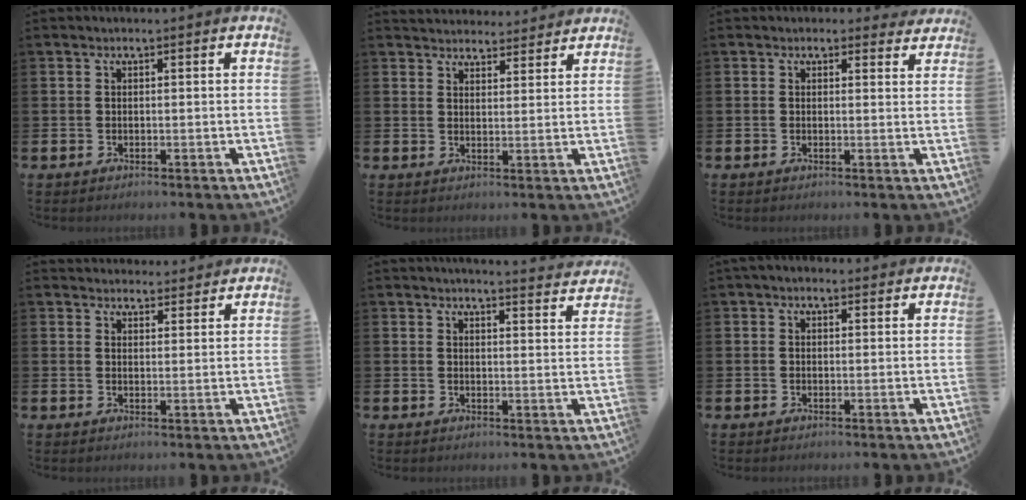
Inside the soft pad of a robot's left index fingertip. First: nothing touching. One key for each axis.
{"total": 3.8, "fx": 3.6, "fy": 0.8, "fz": -0.3, "tx": 0.007, "ty": -0.022, "tz": 0.066}
{"total": 1.4, "fx": 1.2, "fy": 0.8, "fz": 0.1, "tx": 0.003, "ty": -0.002, "tz": 0.019}
{"total": 3.1, "fx": 3.0, "fy": 0.8, "fz": -0.3, "tx": 0.001, "ty": -0.013, "tz": 0.055}
{"total": 3.7, "fx": 3.7, "fy": -0.2, "fz": 0.2, "tx": -0.003, "ty": -0.028, "tz": 0.064}
{"total": 1.1, "fx": 0.7, "fy": 0.6, "fz": 0.5, "tx": -0.006, "ty": 0.006, "tz": 0.012}